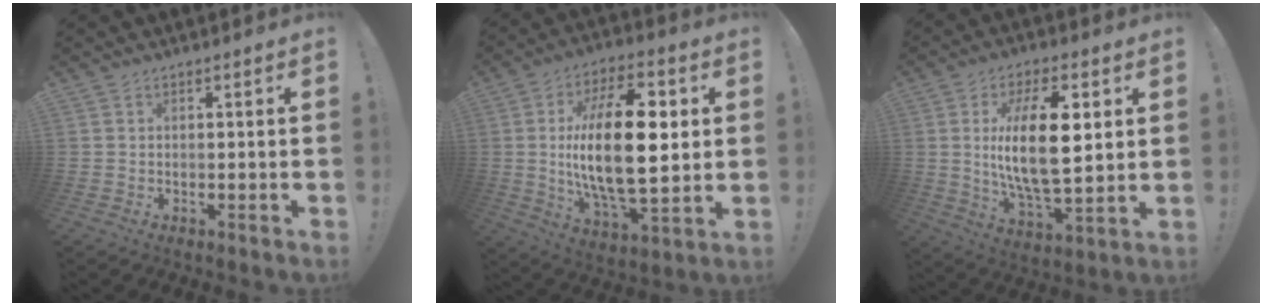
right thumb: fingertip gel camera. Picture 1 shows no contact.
{"total": 24.2, "force": [2.3, 10.8, 21.5], "torque": [-0.386, -0.007, 0.031]}
{"total": 18.0, "force": [3.3, 7.2, 16.2], "torque": [-0.310, -0.013, 0.038]}